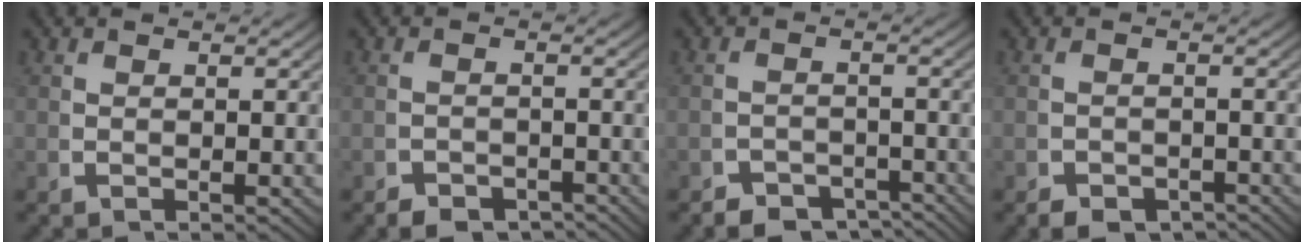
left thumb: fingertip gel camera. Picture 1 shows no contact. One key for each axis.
{"total": 2.8, "fx": -2.6, "fy": 0.8, "fz": 0.5, "tx": 0.003, "ty": -0.012, "tz": -0.045}
{"total": 4.9, "fx": -4.1, "fy": 2.4, "fz": 1.5, "tx": -0.013, "ty": -0.027, "tz": -0.063}
{"total": 2.8, "fx": -2.5, "fy": 1.0, "fz": 0.7, "tx": 0.001, "ty": -0.014, "tz": -0.040}